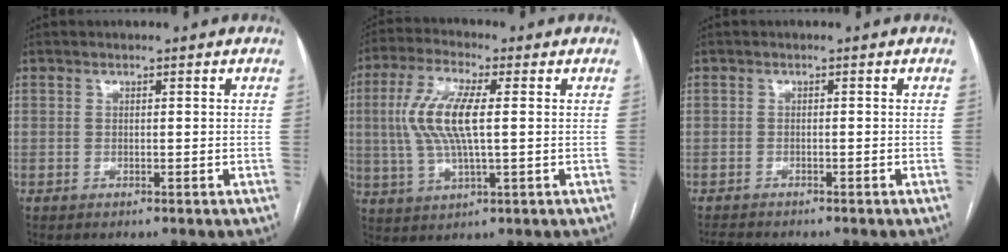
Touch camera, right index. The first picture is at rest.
{"total": 10.1, "force": [1.1, 2.2, 9.8], "torque": [-0.215, 0.008, 0.021]}
{"total": 2.1, "force": [-2.0, 0.6, 0.1], "torque": [-0.004, -0.006, -0.034]}